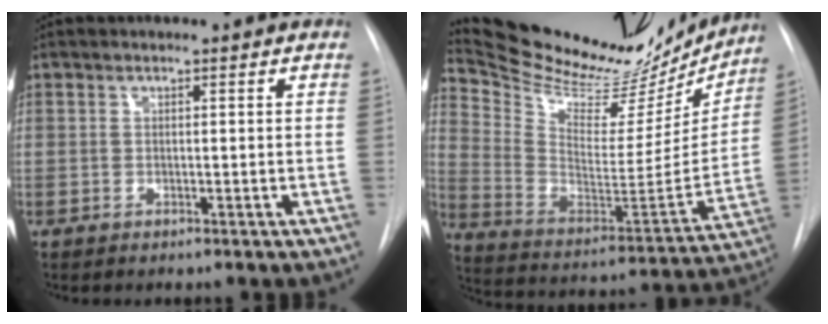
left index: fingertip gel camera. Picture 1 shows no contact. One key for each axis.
{"total": 28.6, "fx": 25.2, "fy": 8.0, "fz": 10.9, "tx": -0.186, "ty": -0.042, "tz": 0.361}